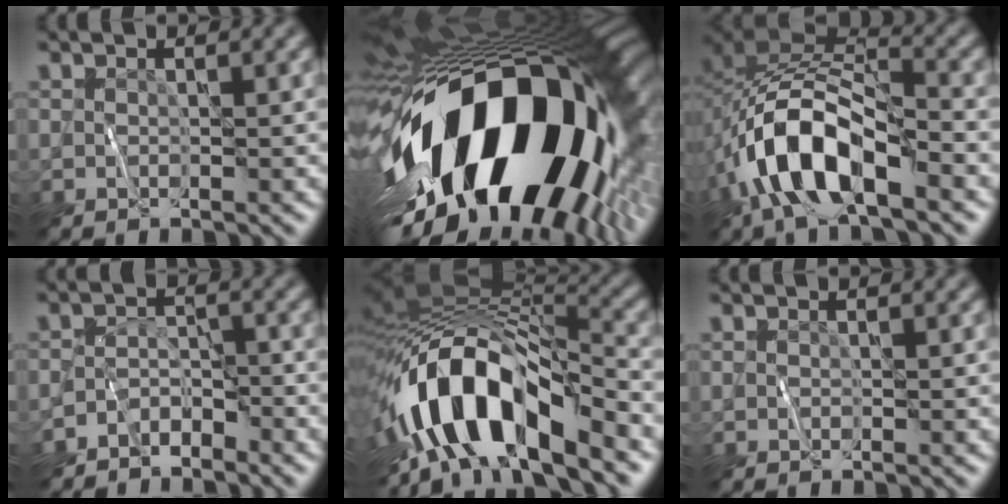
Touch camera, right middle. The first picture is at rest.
{"total": 21.0, "force": [-3.9, 11.0, 17.4], "torque": [-0.303, -0.029, -0.057]}
{"total": 10.0, "force": [-4.1, 4.6, 7.8], "torque": [-0.151, 0.009, -0.080]}
{"total": 2.6, "force": [-2.3, 1.1, 0.5], "torque": [0.000, 0.006, -0.049]}
{"total": 11.5, "force": [-5.6, 4.7, 8.8], "torque": [-0.151, 0.005, -0.102]}
{"total": 0.0}